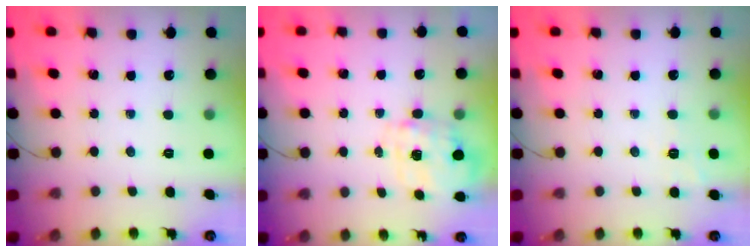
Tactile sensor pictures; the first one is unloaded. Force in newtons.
{"total": 4.0, "press": 3.9, "slide": 0.8}
{"total": 2.0, "press": 1.5, "slide": 1.4}